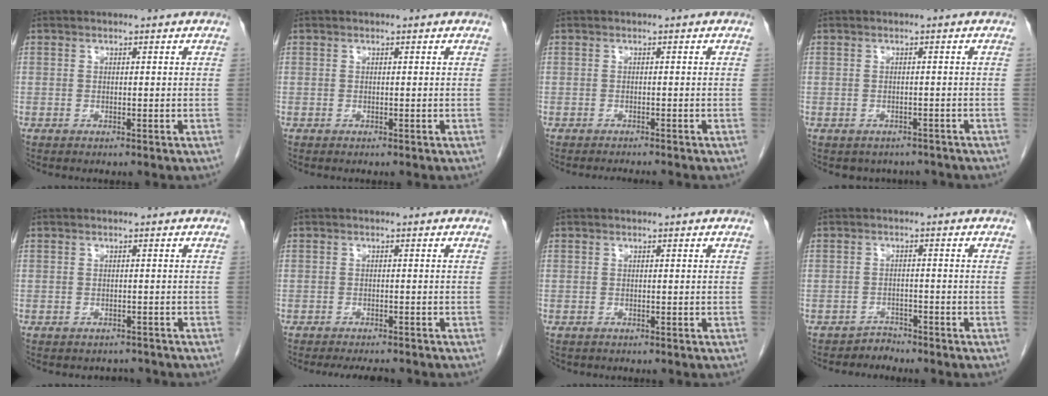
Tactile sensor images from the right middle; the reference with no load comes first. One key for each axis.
{"total": 0.0}
{"total": 2.5, "fx": -2.4, "fy": -0.3, "fz": 0.7, "tx": -0.005, "ty": -0.004, "tz": -0.032}
{"total": 4.2, "fx": -3.6, "fy": 2.2, "fz": 0.3, "tx": 0.003, "ty": 0.010, "tz": -0.041}
{"total": 3.0, "fx": -2.6, "fy": 1.3, "fz": 0.0, "tx": 0.000, "ty": 0.002, "tz": -0.036}
{"total": 5.4, "fx": -4.9, "fy": 1.1, "fz": 2.0, "tx": -0.024, "ty": -0.009, "tz": -0.068}
{"total": 0.9, "fx": -0.7, "fy": 0.5, "fz": 0.1, "tx": -0.011, "ty": 0.002, "tz": -0.013}
{"total": 1.2, "fx": -0.8, "fy": 0.5, "fz": -0.8, "tx": 0.017, "ty": -0.003, "tz": -0.012}